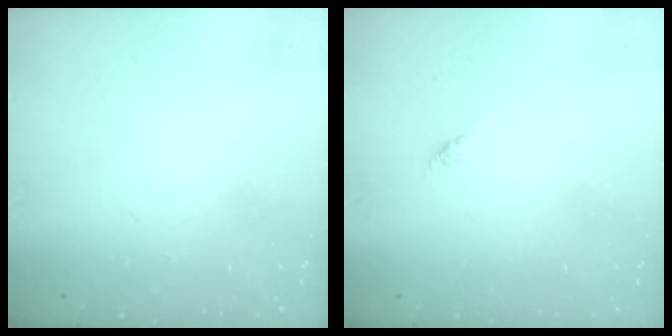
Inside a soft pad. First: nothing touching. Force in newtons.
{"total": 0.0}